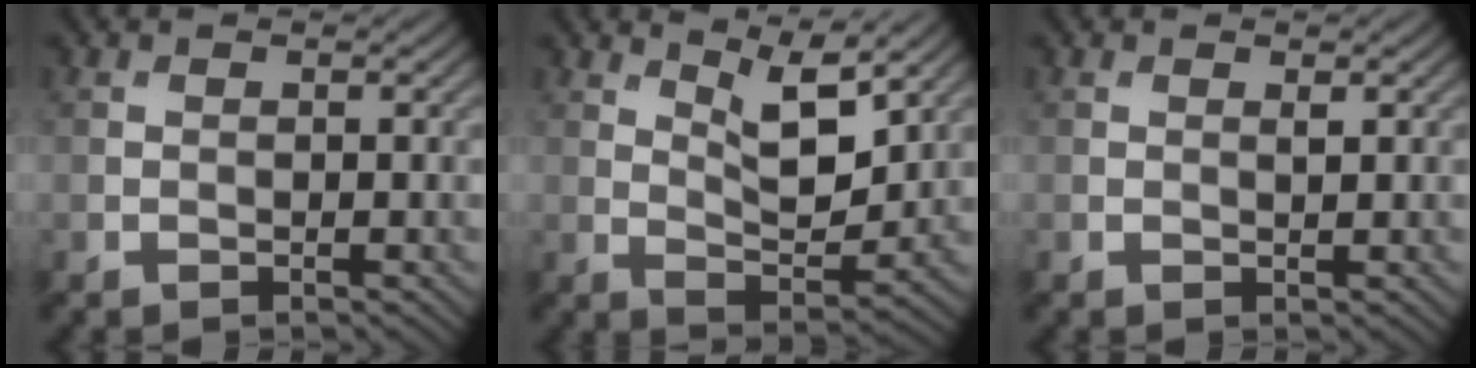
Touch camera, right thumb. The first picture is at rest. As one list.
[{"total": 7.4, "force": [4.4, 2.4, 5.4], "torque": [-0.088, -0.012, 0.076]}, {"total": 0.7, "force": [0.4, 0.1, 0.6], "torque": [-0.009, -0.002, 0.006]}]